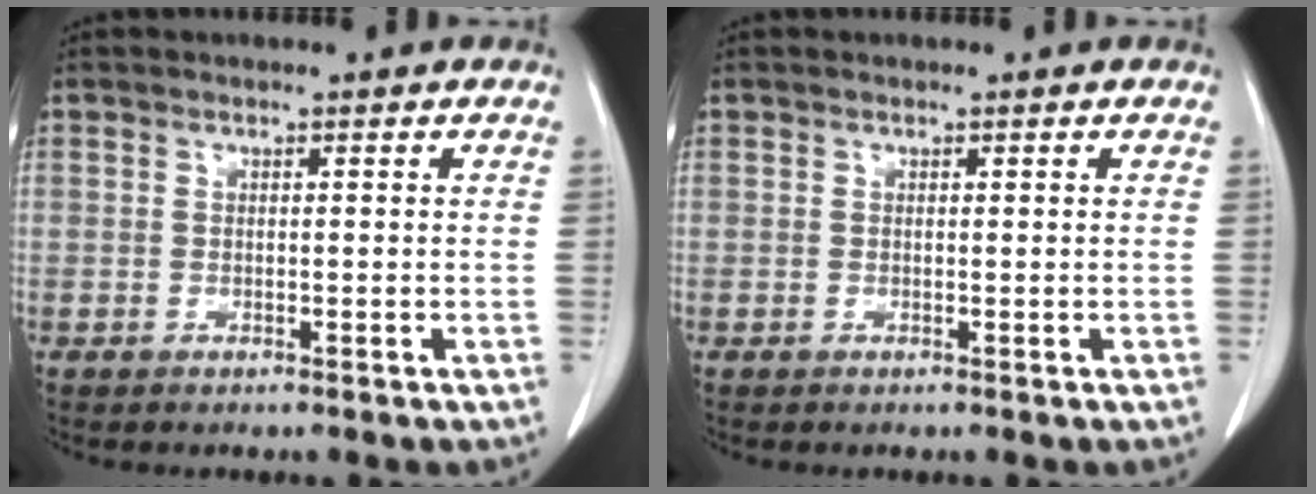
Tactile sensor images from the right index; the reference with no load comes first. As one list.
[{"total": 0.0}]